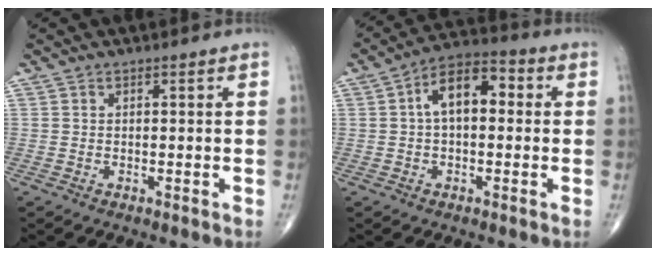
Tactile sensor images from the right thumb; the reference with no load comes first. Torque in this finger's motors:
{"motor_torque": [0.59, 2.20, 1.14, 0.15, 0.09]}